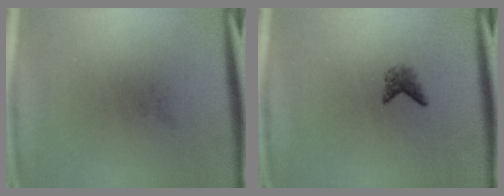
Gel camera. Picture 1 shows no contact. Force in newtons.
{"total": 1.4}